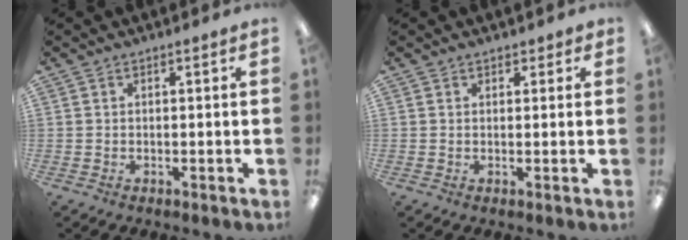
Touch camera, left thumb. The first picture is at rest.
{"total": 1.6, "force": [1.1, 1.1, 0.0], "torque": [0.007, 0.000, 0.018]}